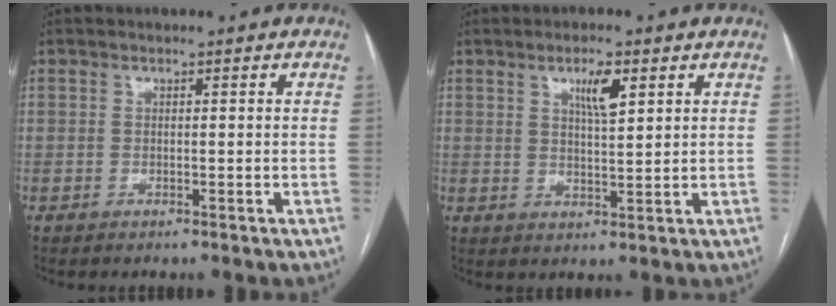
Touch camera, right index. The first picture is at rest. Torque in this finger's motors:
{"motor_torque": [0.50, 0.29, 0.17, 0.06]}